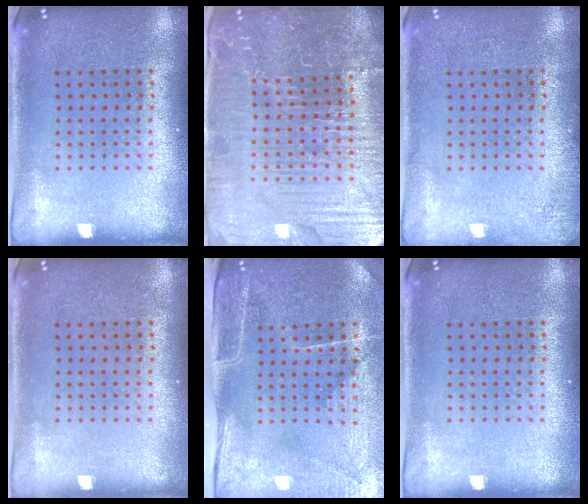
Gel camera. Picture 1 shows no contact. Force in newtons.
{"total": 6.1, "press": 5.5, "slide": 2.5}
{"total": 1.3, "press": 1.3, "slide": 0.2}
{"total": 0.0}
{"total": 4.5, "press": 3.8, "slide": 2.4}
{"total": 0.0}